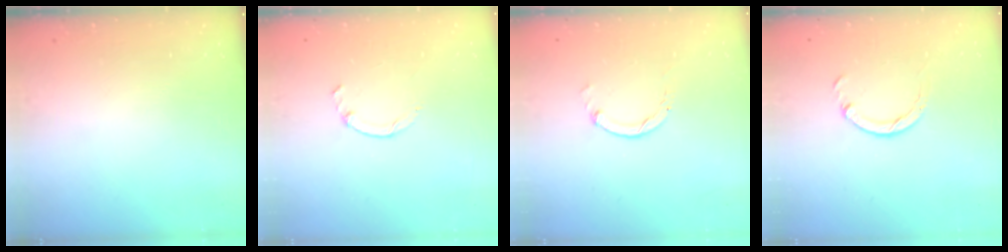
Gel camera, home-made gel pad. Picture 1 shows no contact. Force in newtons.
{"total": 1.3, "press": 1.2, "slide": 0.4}
{"total": 0.0}
{"total": 4.6, "press": 4.6, "slide": 0.3}